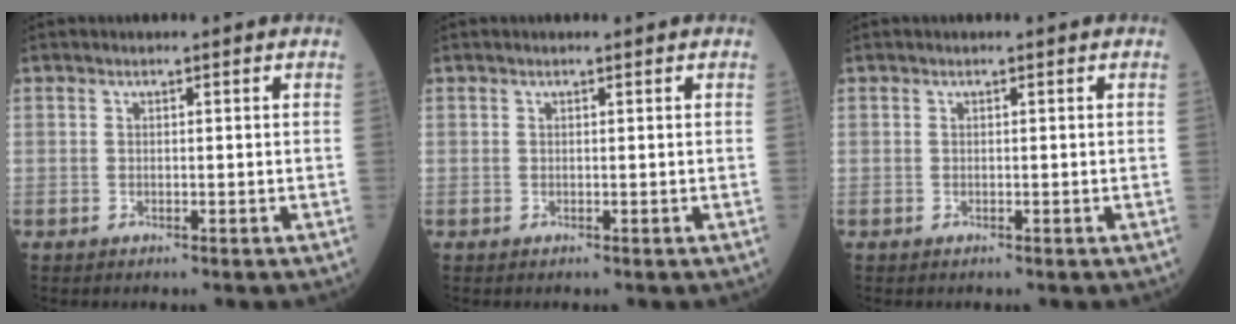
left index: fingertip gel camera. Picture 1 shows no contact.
{"total": 0.0}
{"total": 0.0}